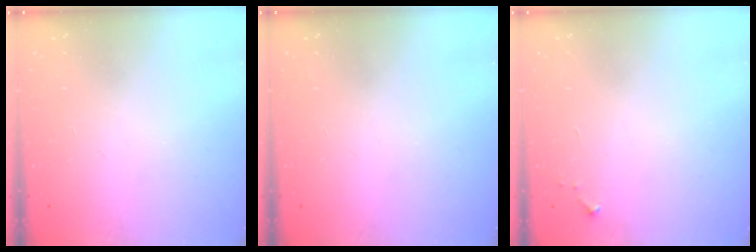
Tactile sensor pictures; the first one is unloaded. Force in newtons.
{"total": 0.0}
{"total": 2.6, "press": 2.6, "slide": 0.4}